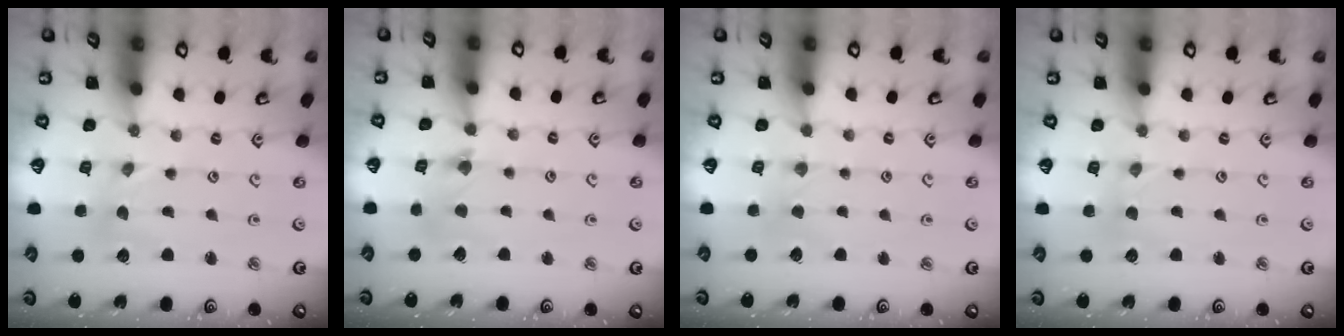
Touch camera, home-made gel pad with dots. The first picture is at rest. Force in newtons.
{"total": 2.8, "press": 2.8, "slide": 0.3}
{"total": 0.8, "press": 0.8, "slide": 0.3}
{"total": 0.0}